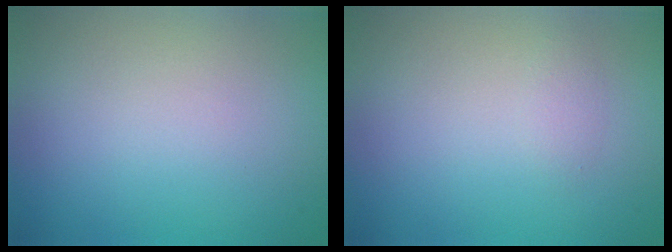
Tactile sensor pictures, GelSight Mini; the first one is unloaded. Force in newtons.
{"total": 0.8, "press": 0.8, "slide": 0.0}